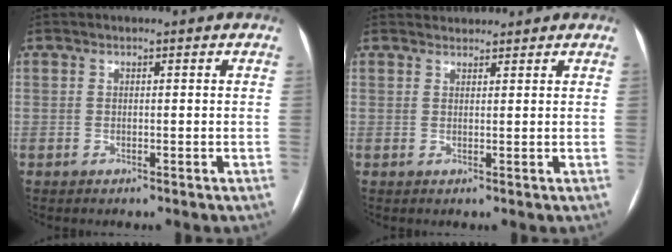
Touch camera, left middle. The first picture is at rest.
{"total": 2.1, "force": [2.1, 0.4, -0.2], "torque": [0.001, 0.020, 0.037]}